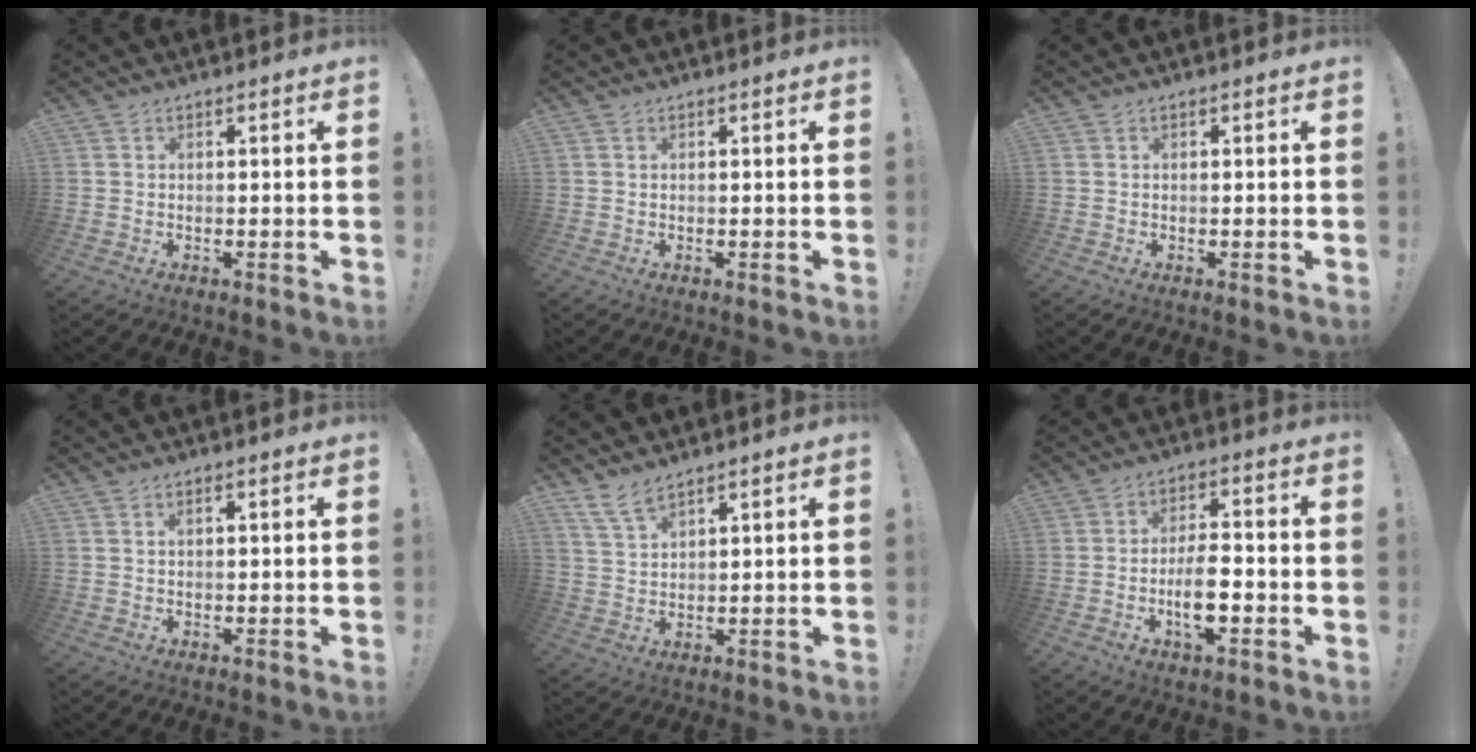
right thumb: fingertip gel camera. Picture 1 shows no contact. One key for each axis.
{"total": 0.0}
{"total": 0.0}
{"total": 1.2, "fx": 0.6, "fy": 0.4, "fz": 1.0, "tx": -0.019, "ty": -0.001, "tz": 0.010}
{"total": 5.9, "fx": 5.0, "fy": 1.7, "fz": 2.8, "tx": -0.061, "ty": -0.023, "tz": 0.095}
{"total": 9.3, "fx": -2.9, "fy": 3.4, "fz": 8.1, "tx": -0.147, "ty": 0.003, "tz": -0.055}